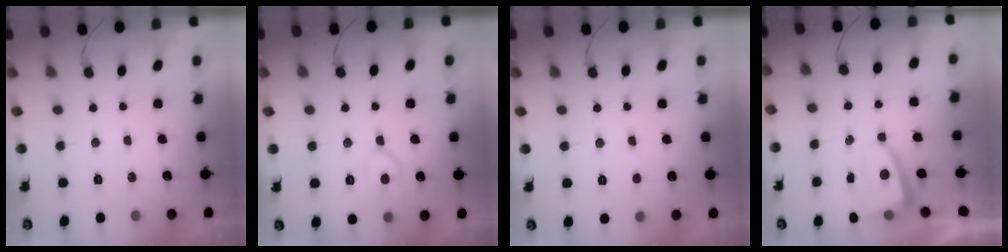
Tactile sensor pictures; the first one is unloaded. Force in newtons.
{"total": 9.5, "press": 9.5, "slide": 0.9}
{"total": 1.3, "press": 1.3, "slide": 0.1}
{"total": 2.0, "press": 2.0, "slide": 0.3}